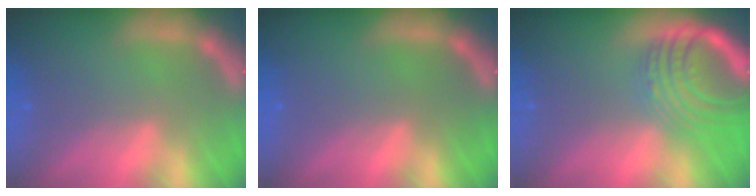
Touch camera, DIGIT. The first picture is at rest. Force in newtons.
{"total": 0.0}
{"total": 8.5}